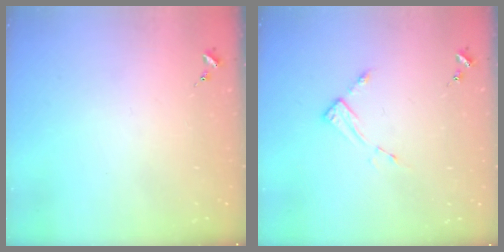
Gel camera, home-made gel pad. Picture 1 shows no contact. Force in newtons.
{"total": 4.4, "press": 4.3, "slide": 0.5}